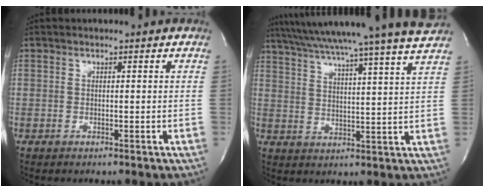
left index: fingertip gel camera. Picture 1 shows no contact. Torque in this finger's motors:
{"motor_torque": [0.31, -0.36, 0.76, 0.21]}